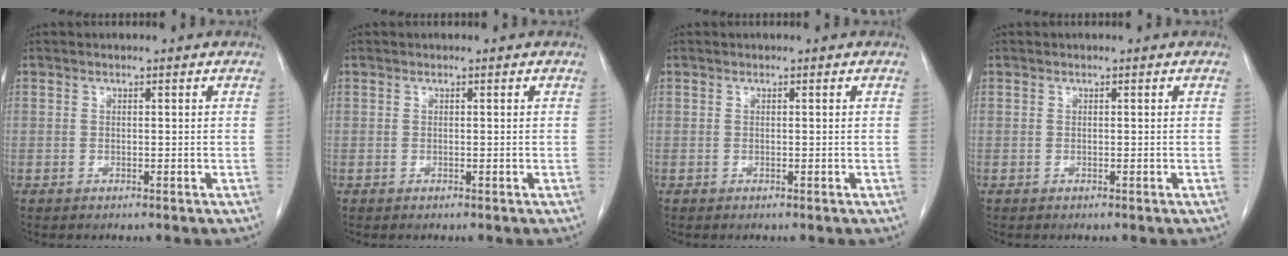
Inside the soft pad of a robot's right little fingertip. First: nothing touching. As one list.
[{"total": 0.0}, {"total": 0.0}, {"total": 0.0}]